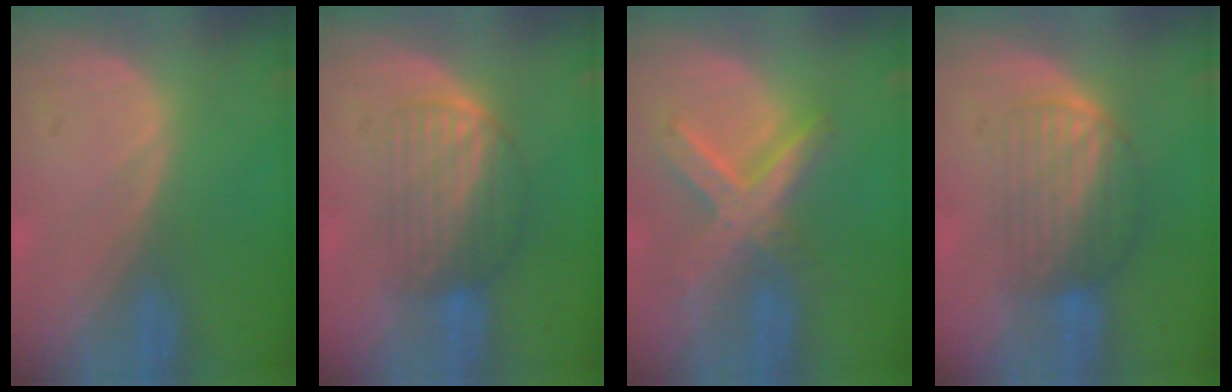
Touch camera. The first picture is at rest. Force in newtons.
{"total": 6.3, "press": 6.2, "slide": 1.5}
{"total": 7.9, "press": 6.8, "slide": 4.0}
{"total": 6.3, "press": 6.2, "slide": 1.5}